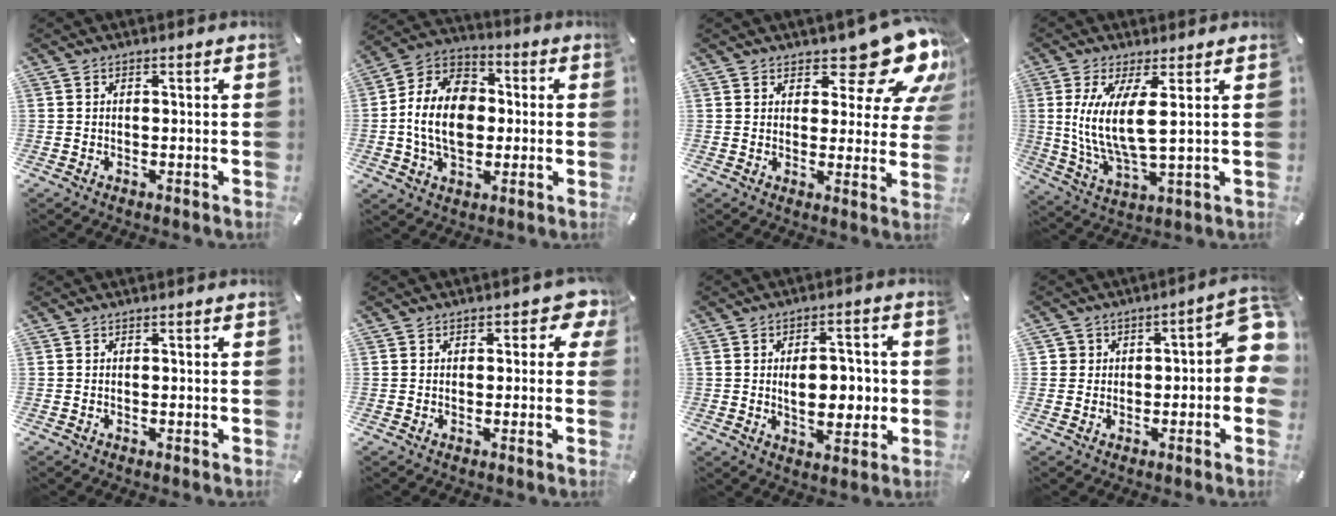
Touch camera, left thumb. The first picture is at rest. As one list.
[{"total": 14.2, "force": [-1.3, 10.6, 9.4], "torque": [-0.210, 0.017, -0.025]}, {"total": 14.6, "force": [9.7, 6.2, 8.9], "torque": [-0.103, -0.078, 0.160]}, {"total": 11.4, "force": [2.4, 3.2, 10.6], "torque": [-0.241, -0.017, 0.039]}, {"total": 0.0}, {"total": 4.2, "force": [1.4, 2.9, 2.7], "torque": [-0.023, -0.004, 0.019]}, {"total": 10.1, "force": [-0.1, 6.0, 8.1], "torque": [-0.112, 0.001, -0.006]}, {"total": 8.5, "force": [-0.1, 5.1, 6.8], "torque": [-0.070, -0.002, -0.003]}]